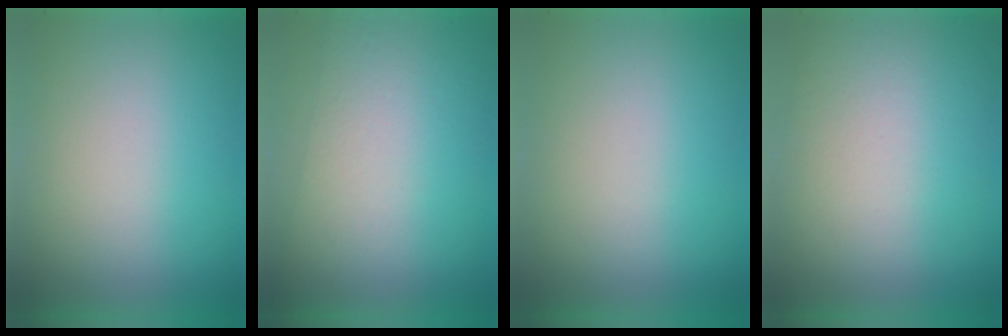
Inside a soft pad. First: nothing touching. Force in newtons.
{"total": 2.8}
{"total": 0.0}
{"total": 1.4}